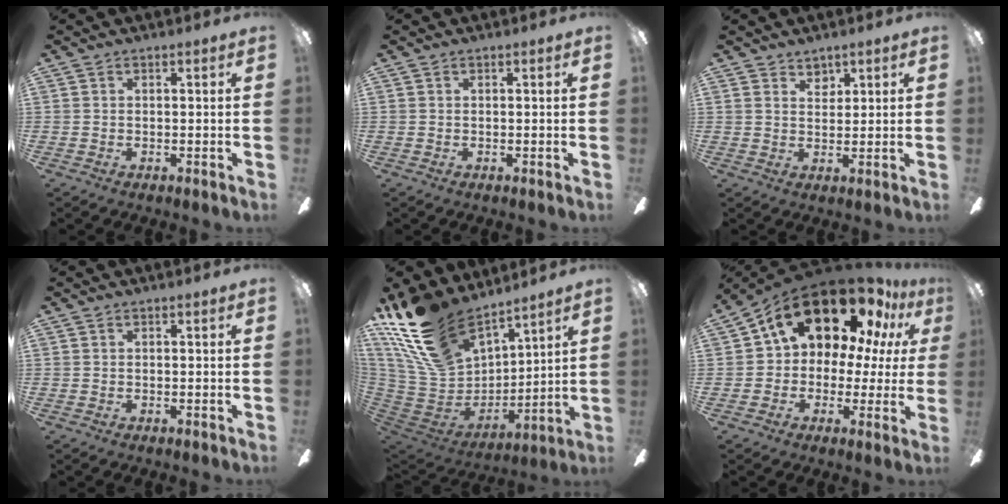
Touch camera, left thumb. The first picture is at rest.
{"total": 0.0}
{"total": 3.4, "force": [2.7, 1.9, 0.5], "torque": [-0.007, -0.010, 0.050]}
{"total": 0.0}
{"total": 22.7, "force": [16.5, 10.5, 11.6], "torque": [-0.272, -0.093, 0.307]}
{"total": 20.5, "force": [13.3, 10.9, 11.2], "torque": [-0.176, -0.091, 0.235]}